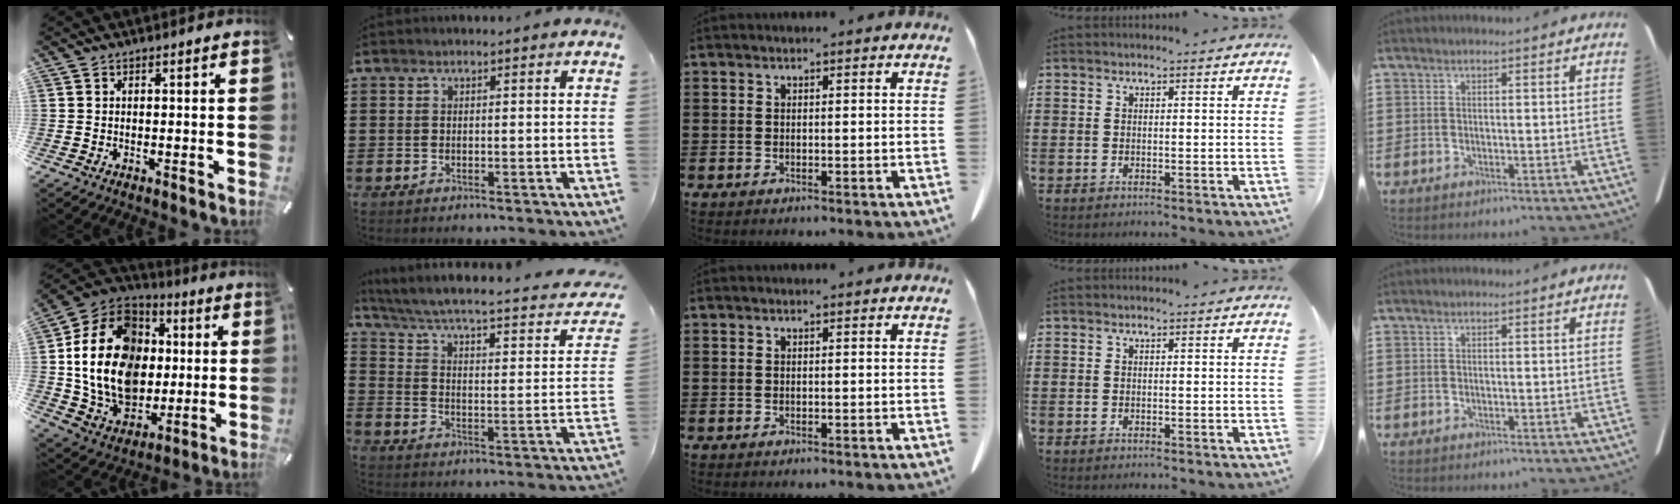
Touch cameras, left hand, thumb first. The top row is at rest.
{"thumb": {"total": 21.8, "force": [1.1, 17.5, 13.0], "torque": [-0.272, -0.003, 0.026]}, "index": {"total": 3.8, "force": [2.0, 0.1, 3.2], "torque": [-0.074, -0.029, 0.022]}}